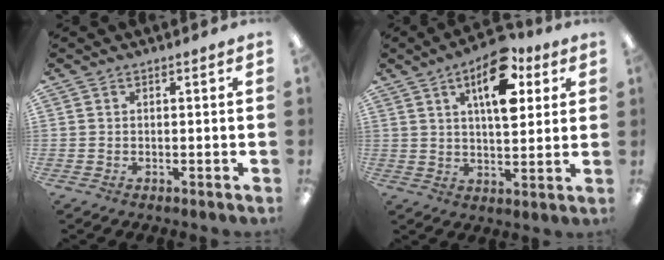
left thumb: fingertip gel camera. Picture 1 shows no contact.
{"total": 14.7, "force": [6.7, 6.8, 11.1], "torque": [-0.156, -0.022, 0.110]}